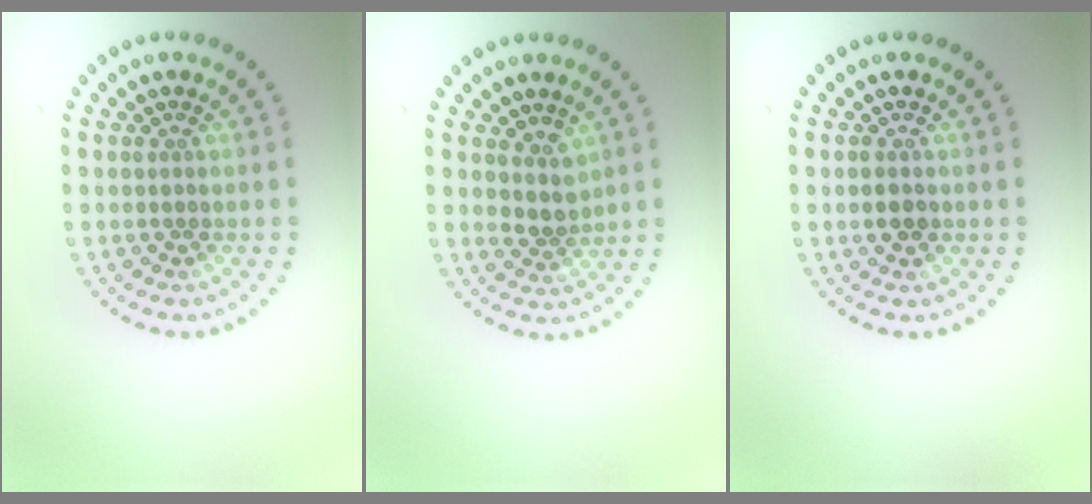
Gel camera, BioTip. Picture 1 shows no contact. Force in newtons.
{"total": 2.1, "press": 1.7, "slide": 1.3}
{"total": 1.3, "press": 1.3, "slide": 0.2}